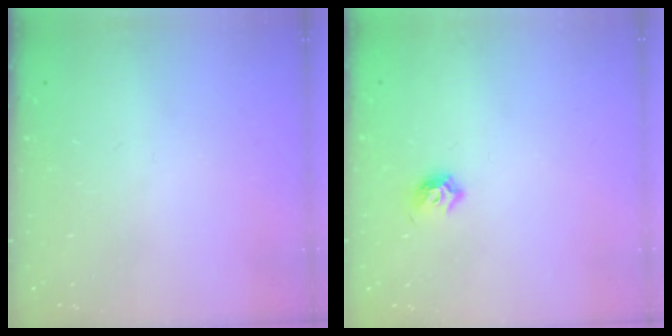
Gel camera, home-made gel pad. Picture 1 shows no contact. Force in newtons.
{"total": 4.3, "press": 4.2, "slide": 1.2}